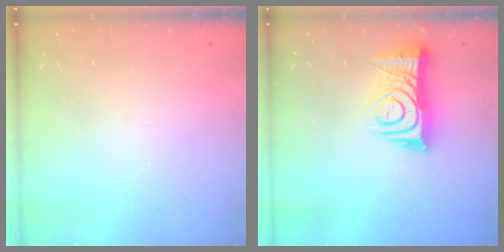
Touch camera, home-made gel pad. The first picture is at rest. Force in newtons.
{"total": 11.5, "press": 11.4, "slide": 1.1}